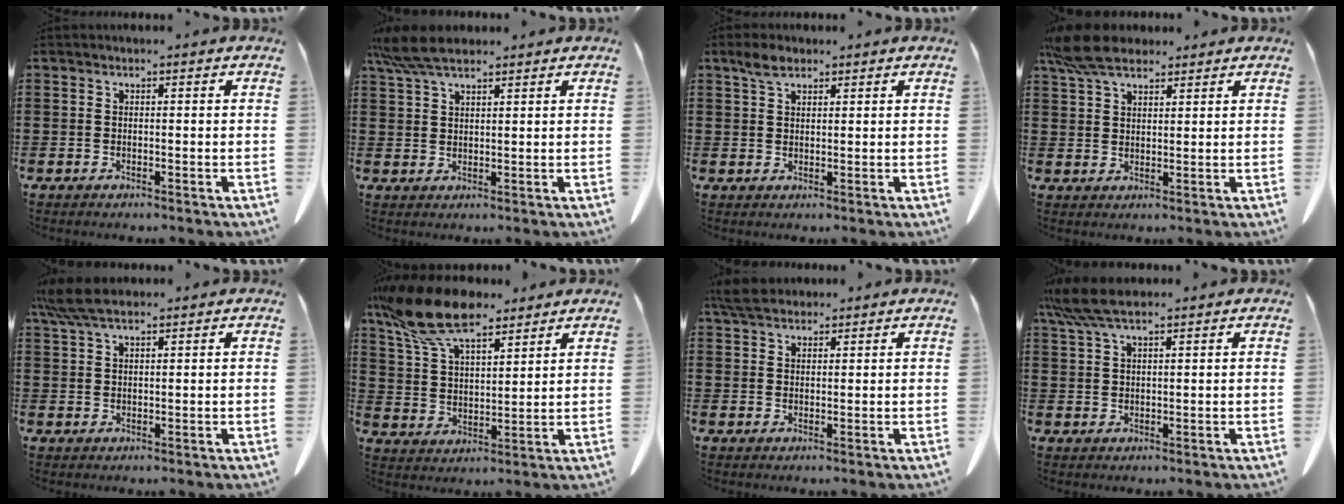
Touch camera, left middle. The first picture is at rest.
{"total": 6.0, "force": [4.6, 1.5, 3.4], "torque": [-0.079, -0.003, 0.088]}
{"total": 3.0, "force": [2.0, 1.4, 1.8], "torque": [-0.040, 0.005, 0.037]}
{"total": 7.0, "force": [5.5, 2.4, 3.5], "torque": [-0.086, -0.002, 0.105]}
{"total": 5.3, "force": [3.9, 1.4, 3.3], "torque": [-0.082, -0.004, 0.071]}
{"total": 13.5, "force": [10.2, 4.0, 7.8], "torque": [-0.188, -0.024, 0.186]}
{"total": 4.2, "force": [3.6, 1.3, 1.7], "torque": [-0.042, 0.000, 0.069]}
{"total": 6.2, "force": [4.6, 1.1, 4.0], "torque": [-0.096, -0.006, 0.083]}